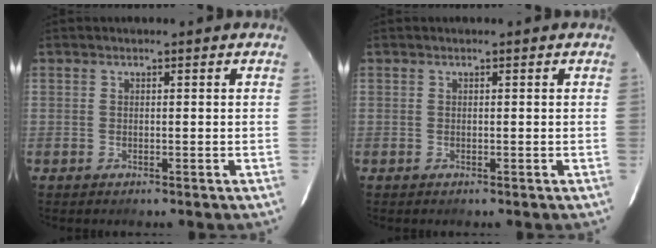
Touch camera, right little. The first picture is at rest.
{"total": 0.0}